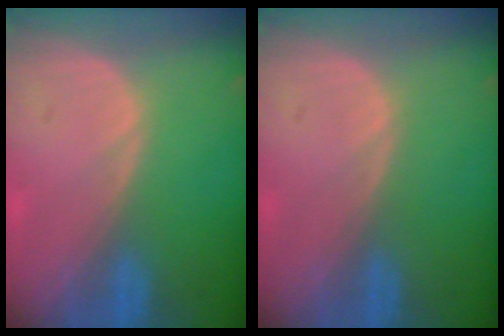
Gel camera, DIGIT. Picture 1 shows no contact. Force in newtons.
{"total": 0.0}